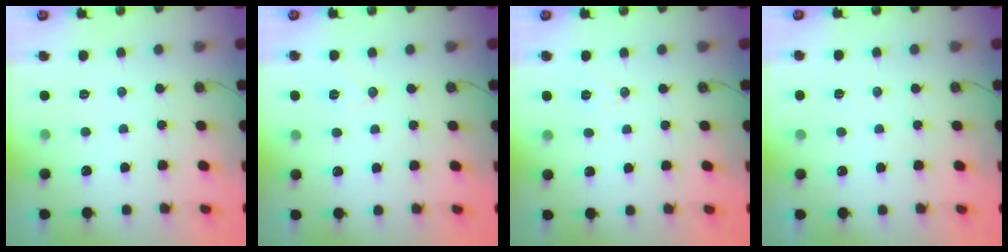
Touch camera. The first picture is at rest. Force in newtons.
{"total": 6.1, "press": 4.9, "slide": 3.6}
{"total": 6.5, "press": 4.7, "slide": 4.5}
{"total": 4.2, "press": 3.7, "slide": 1.9}